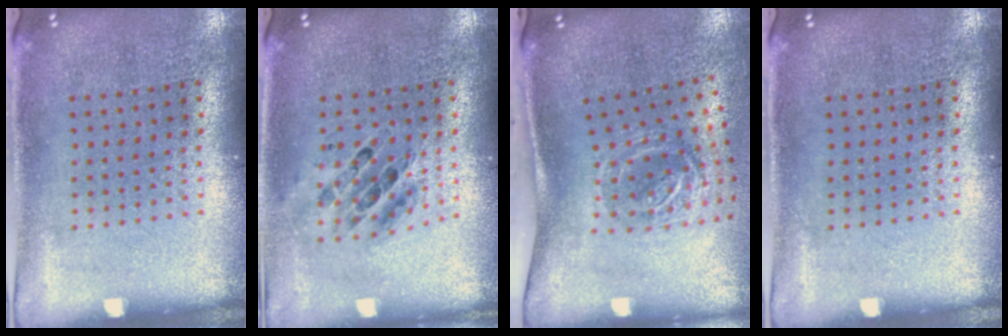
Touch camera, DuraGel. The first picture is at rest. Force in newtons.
{"total": 0.7, "press": 0.6, "slide": 0.2}
{"total": 2.0, "press": 1.2, "slide": 1.5}
{"total": 0.0}